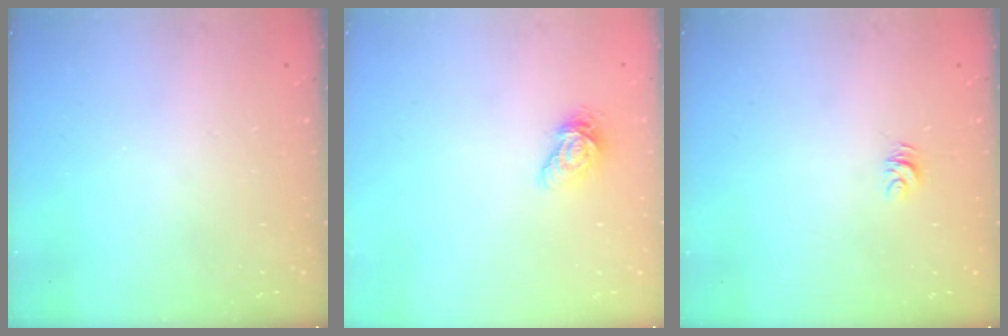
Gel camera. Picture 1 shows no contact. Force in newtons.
{"total": 6.5, "press": 6.5, "slide": 0.5}
{"total": 3.9, "press": 3.9, "slide": 0.3}